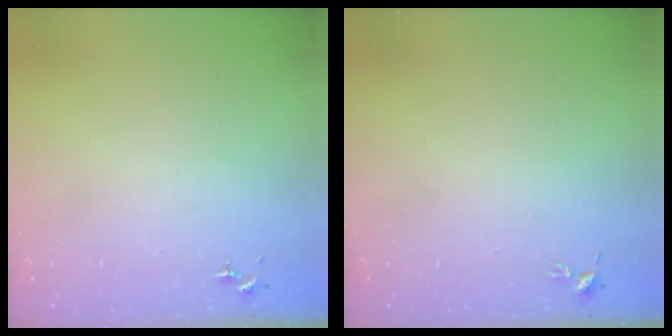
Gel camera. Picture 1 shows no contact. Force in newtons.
{"total": 3.4, "press": 3.3, "slide": 0.5}